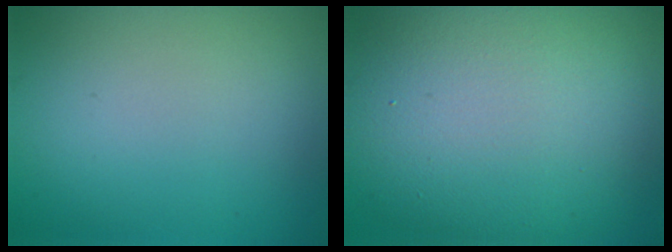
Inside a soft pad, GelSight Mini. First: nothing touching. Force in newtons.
{"total": 14.5, "press": 14.5, "slide": 0.8}